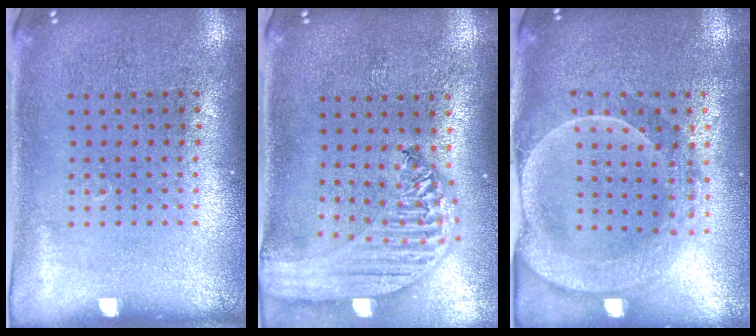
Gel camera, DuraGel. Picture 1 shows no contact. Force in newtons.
{"total": 2.9, "press": 2.3, "slide": 1.8}
{"total": 2.3, "press": 2.1, "slide": 0.9}